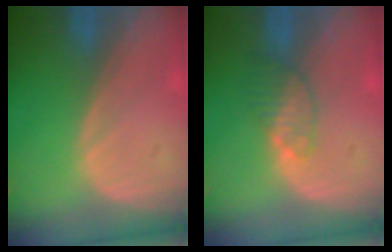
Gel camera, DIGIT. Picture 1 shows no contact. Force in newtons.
{"total": 3.4, "press": 3.2, "slide": 0.9}